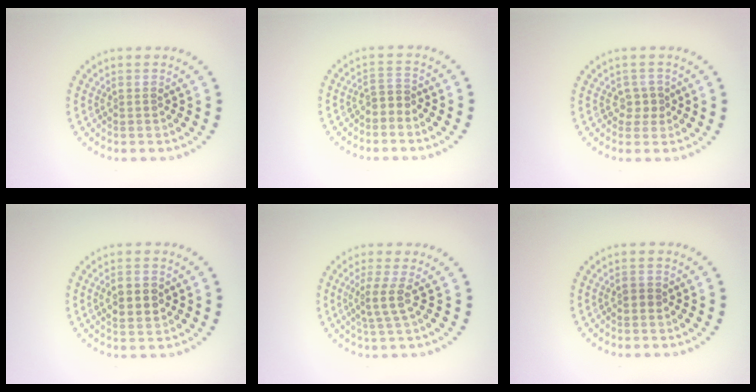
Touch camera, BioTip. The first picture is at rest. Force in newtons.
{"total": 1.4, "press": 1.1, "slide": 0.9}
{"total": 1.7, "press": 1.4, "slide": 0.9}
{"total": 3.1, "press": 3.1, "slide": 0.1}
{"total": 2.2, "press": 1.6, "slide": 1.5}
{"total": 0.8, "press": 0.7, "slide": 0.1}